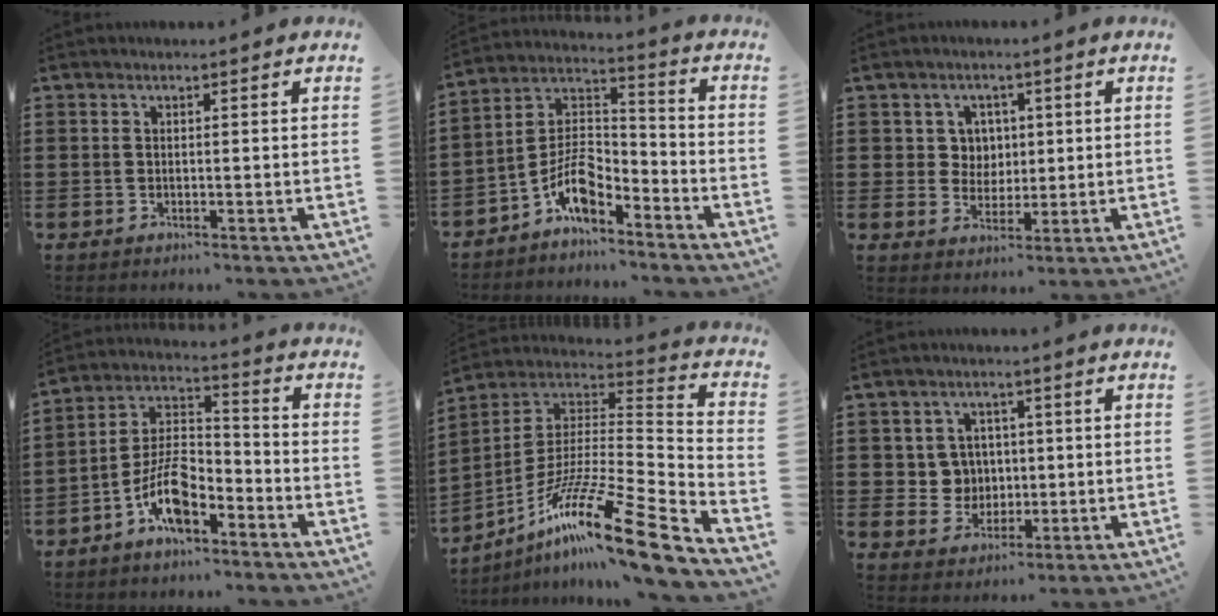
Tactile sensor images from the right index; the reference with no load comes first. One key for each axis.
{"total": 8.1, "fx": -5.5, "fy": 3.2, "fz": 5.1, "tx": -0.116, "ty": -0.009, "tz": -0.109}
{"total": 4.4, "fx": 1.2, "fy": 4.1, "fz": 1.1, "tx": -0.041, "ty": 0.015, "tz": 0.020}
{"total": 9.4, "fx": -5.7, "fy": 3.7, "fz": 6.5, "tx": -0.147, "ty": -0.001, "tz": -0.110}
{"total": 17.6, "fx": -11.6, "fy": 1.8, "fz": 13.1, "tx": -0.232, "ty": 0.016, "tz": -0.211}
{"total": 4.7, "fx": 0.6, "fy": 4.5, "fz": 1.2, "tx": -0.045, "ty": 0.015, "tz": 0.008}